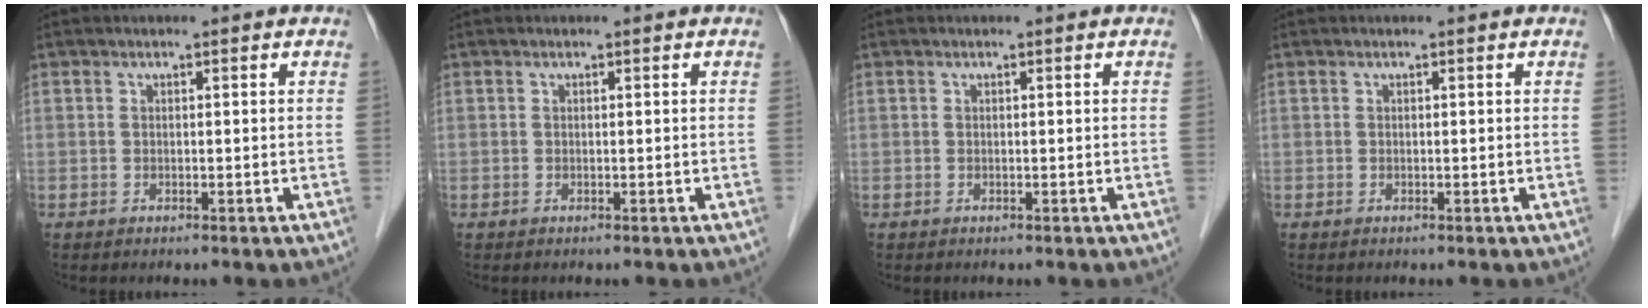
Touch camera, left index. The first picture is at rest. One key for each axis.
{"total": 0.0}
{"total": 0.0}
{"total": 0.0}